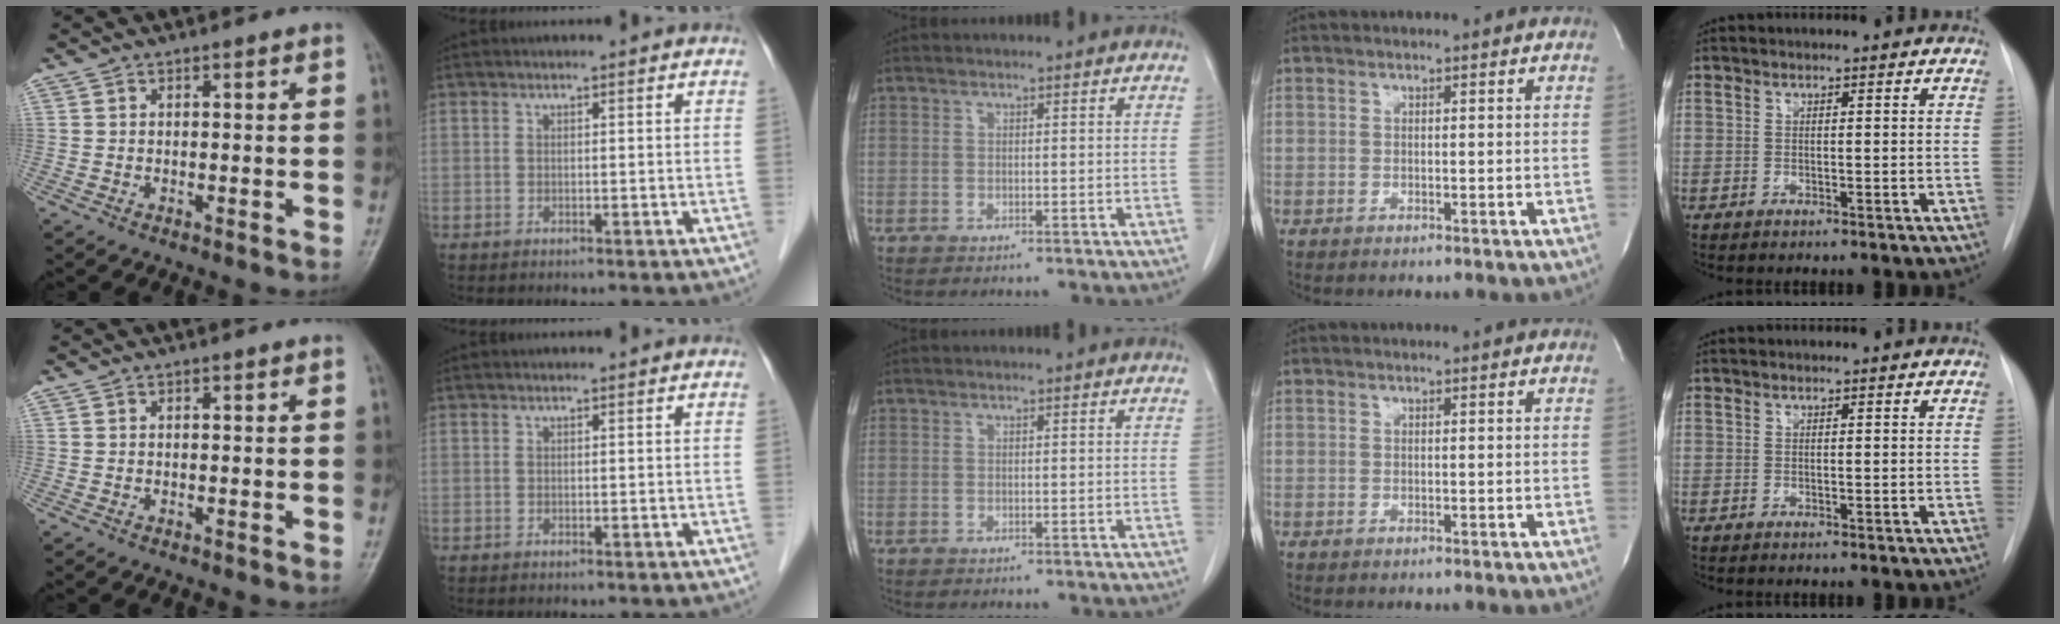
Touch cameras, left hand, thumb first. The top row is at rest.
{}